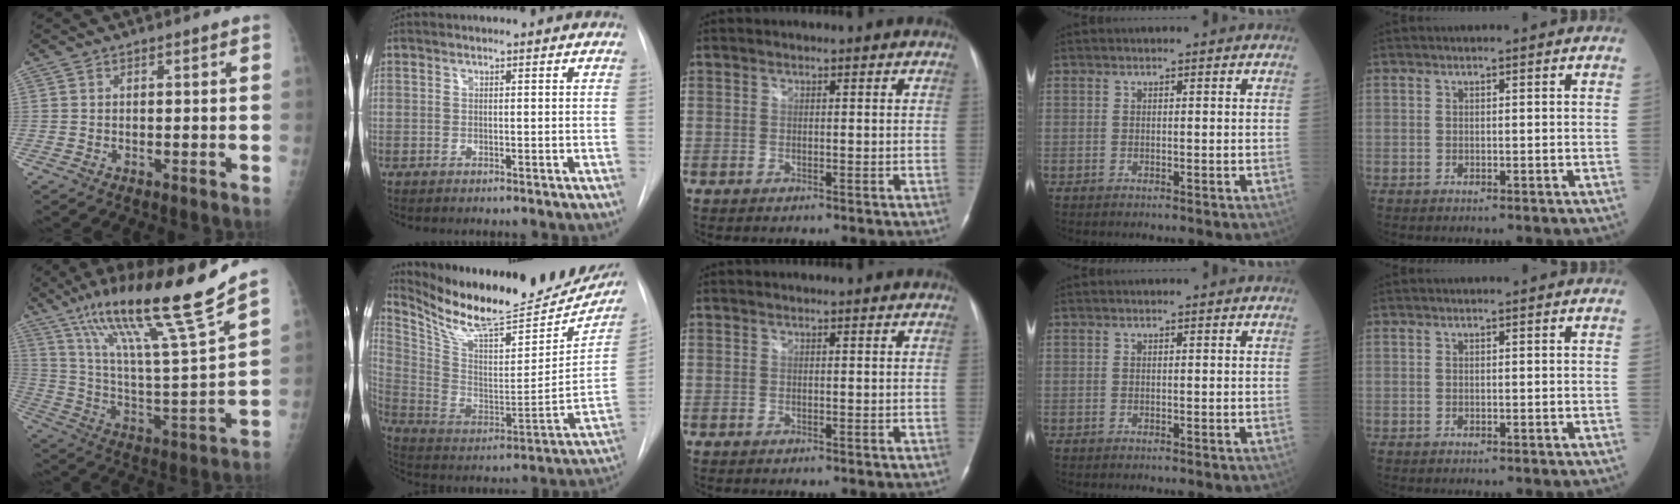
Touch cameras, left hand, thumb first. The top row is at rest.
{"thumb": {"total": 23.7, "force": [15.9, 1.4, 17.5], "torque": [-0.275, -0.059, 0.280]}, "index": {"total": 26.7, "force": [22.9, 6.5, 12.2], "torque": [-0.209, -0.058, 0.335]}}